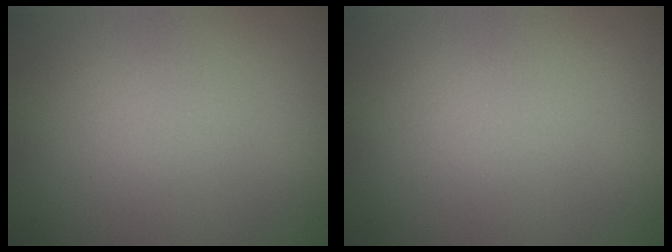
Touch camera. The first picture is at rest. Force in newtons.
{"total": 0.0}